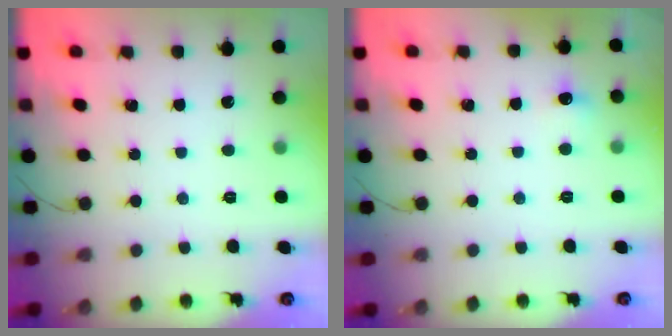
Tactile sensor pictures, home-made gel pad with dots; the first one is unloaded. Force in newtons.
{"total": 5.1, "press": 4.9, "slide": 1.4}